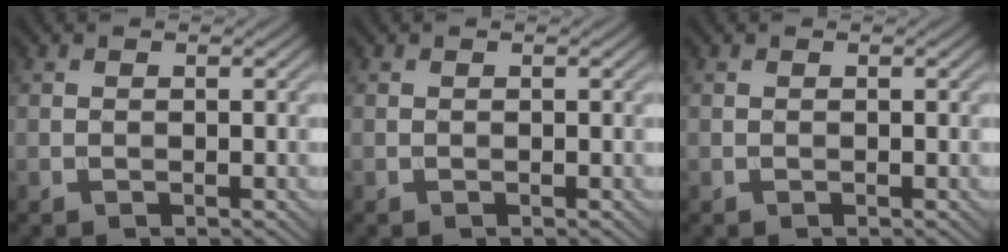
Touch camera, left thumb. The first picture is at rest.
{"total": 0.0}
{"total": 0.0}